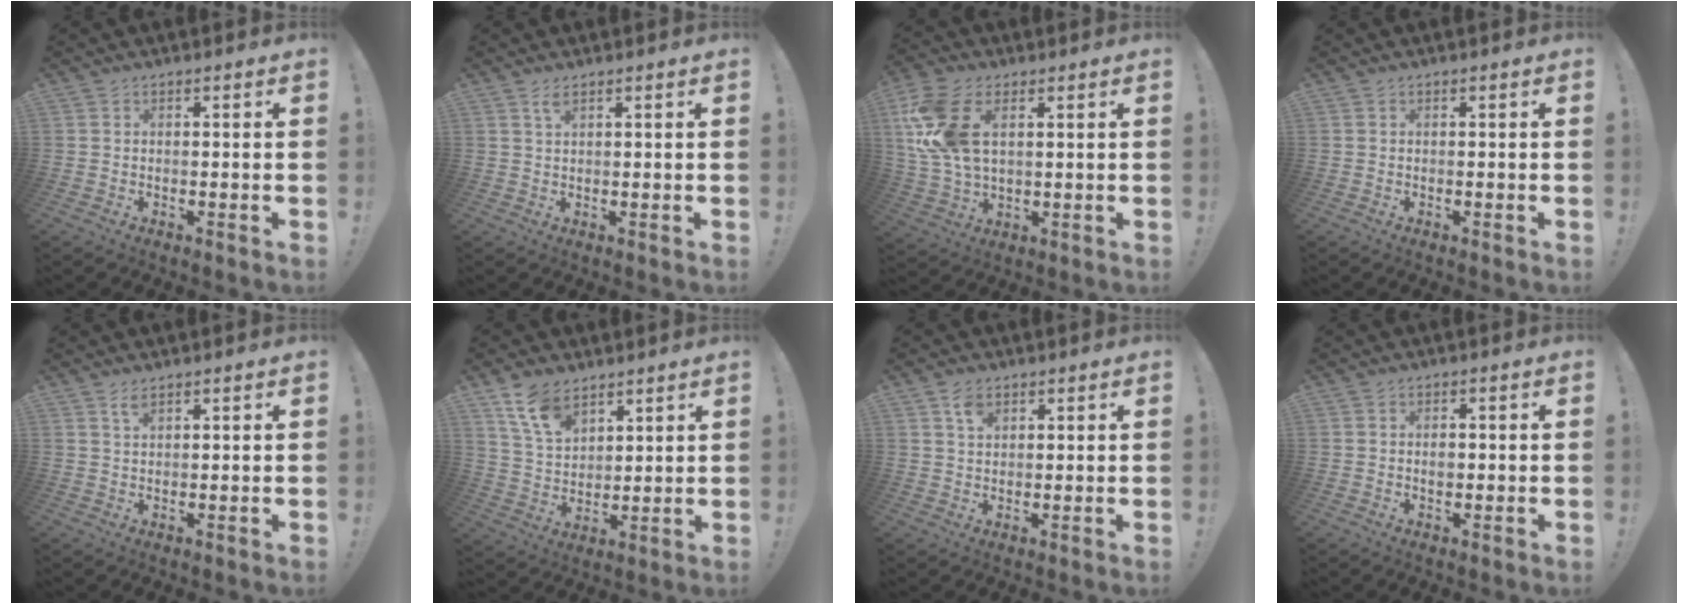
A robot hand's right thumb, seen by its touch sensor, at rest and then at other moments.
{"total": 2.1, "force": [1.1, 0.3, 1.7], "torque": [-0.027, -0.002, 0.017]}
{"total": 15.0, "force": [4.7, 9.1, 11.0], "torque": [-0.226, -0.015, 0.090]}
{"total": 0.0}
{"total": 2.4, "force": [1.5, 0.6, 1.8], "torque": [-0.029, -0.005, 0.025]}
{"total": 10.8, "force": [7.5, 6.2, 4.8], "torque": [-0.089, -0.041, 0.146]}
{"total": 4.2, "force": [2.5, 2.5, 2.2], "torque": [-0.028, -0.013, 0.043]}
{"total": 1.9, "force": [-0.1, 1.5, 1.1], "torque": [-0.012, 0.003, -0.005]}